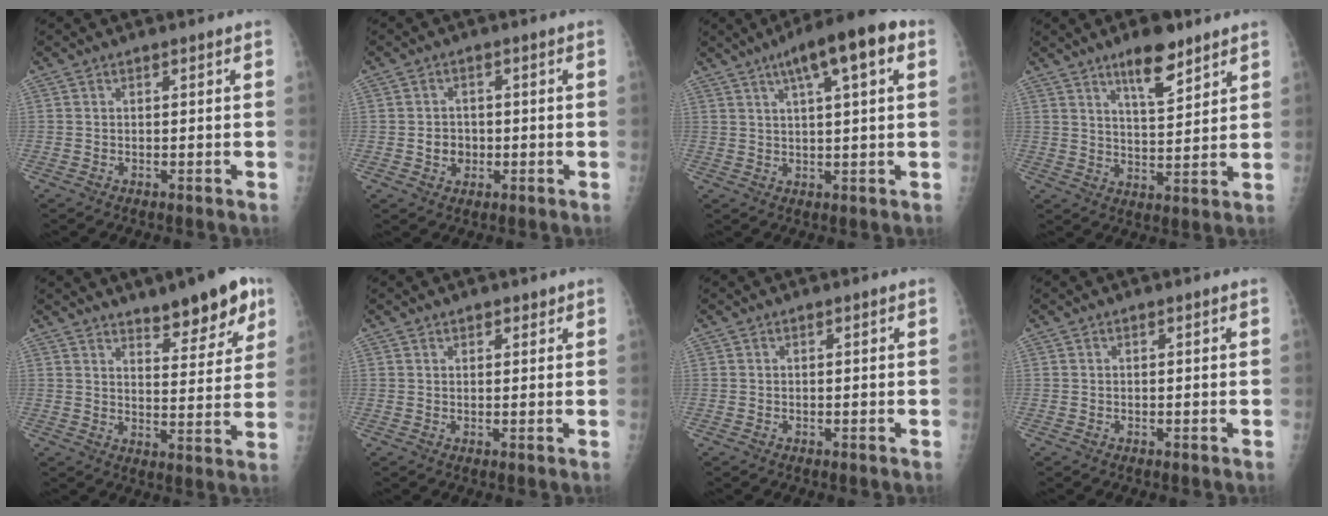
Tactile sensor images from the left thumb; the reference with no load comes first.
{"total": 3.4, "force": [-0.5, 3.0, 1.5], "torque": [-0.006, 0.005, -0.007]}
{"total": 11.6, "force": [5.2, 2.3, 10.1], "torque": [-0.151, 0.011, 0.073]}
{"total": 8.9, "force": [6.0, 2.9, 6.0], "torque": [-0.081, -0.039, 0.100]}
{"total": 12.4, "force": [8.1, 4.0, 8.4], "torque": [-0.081, -0.042, 0.118]}
{"total": 1.4, "force": [1.1, 0.8, 0.3], "torque": [0.012, -0.006, 0.012]}
{"total": 0.0}
{"total": 0.0}